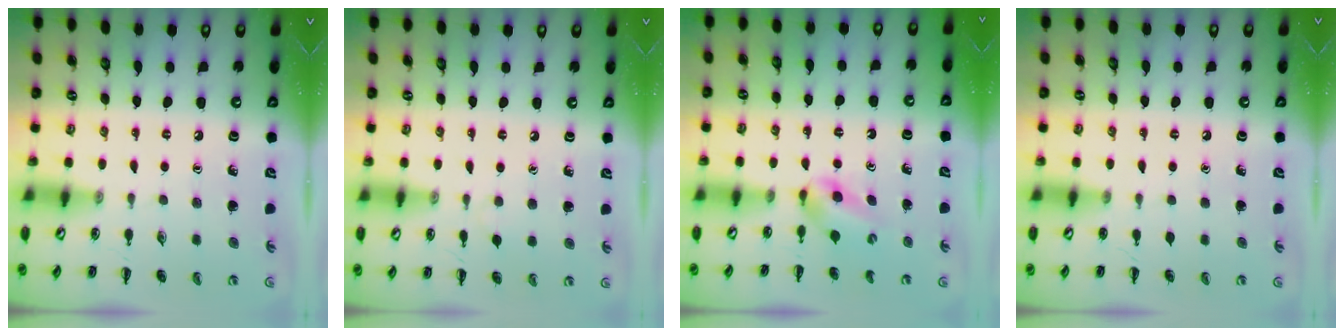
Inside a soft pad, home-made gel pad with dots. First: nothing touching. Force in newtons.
{"total": 2.3, "press": 2.1, "slide": 0.9}
{"total": 2.8, "press": 2.5, "slide": 1.3}
{"total": 0.0}